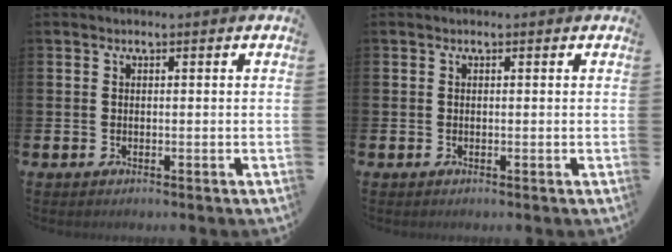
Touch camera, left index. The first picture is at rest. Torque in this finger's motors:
{"motor_torque": [0.12, -0.15, -0.14, 0.00]}